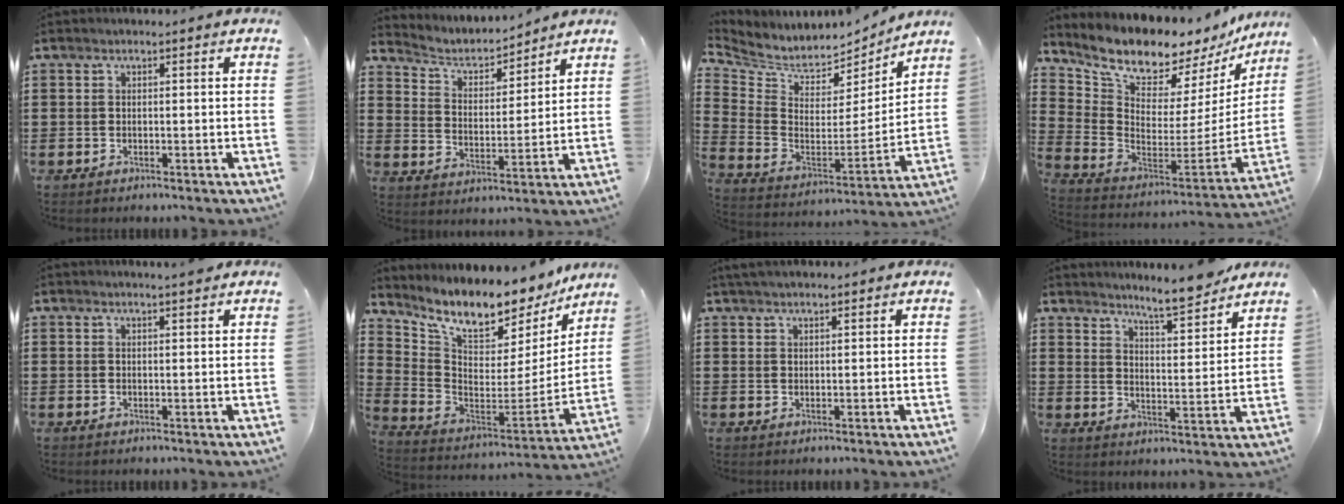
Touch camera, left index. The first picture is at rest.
{"total": 3.9, "force": [3.5, 1.4, 0.8], "torque": [-0.041, -0.023, 0.053]}
{"total": 5.4, "force": [4.6, 2.6, 1.0], "torque": [-0.053, -0.041, 0.078]}
{"total": 9.4, "force": [8.6, 2.5, 2.8], "torque": [-0.096, -0.075, 0.150]}
{"total": 1.6, "force": [1.5, -0.1, 0.6], "torque": [-0.015, -0.001, 0.028]}
{"total": 9.6, "force": [8.4, 2.6, 3.8], "torque": [-0.104, -0.070, 0.141]}
{"total": 1.8, "force": [1.7, 0.4, 0.6], "torque": [-0.015, 0.003, 0.032]}
{"total": 6.9, "force": [6.5, 0.0, 2.2], "torque": [-0.049, -0.037, 0.114]}